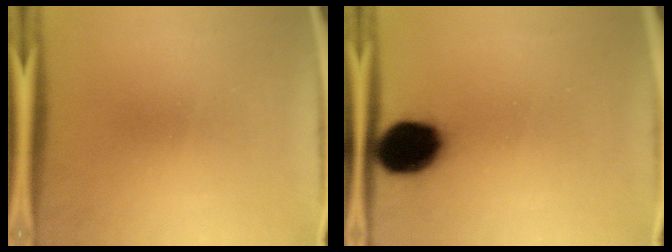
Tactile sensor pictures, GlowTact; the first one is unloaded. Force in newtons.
{"total": 13.5}